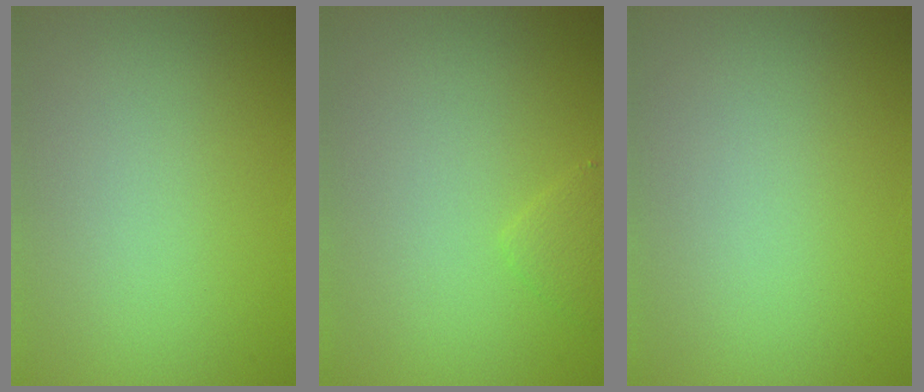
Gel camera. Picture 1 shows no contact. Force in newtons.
{"total": 1.1, "press": 1.1, "slide": 0.1}
{"total": 0.0}